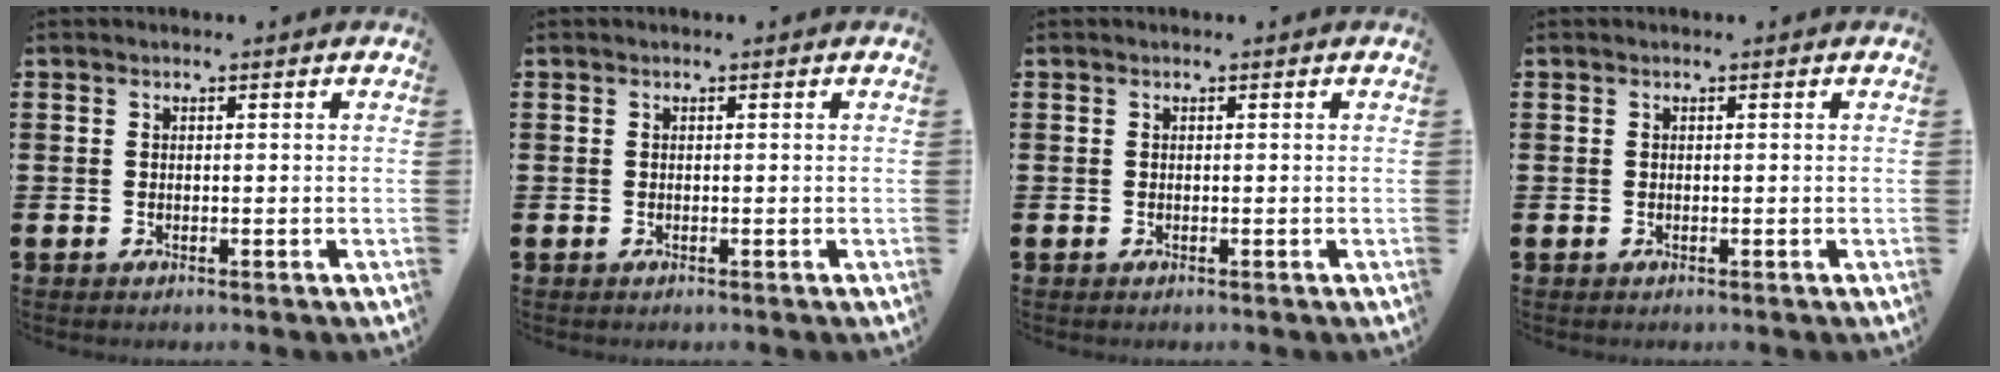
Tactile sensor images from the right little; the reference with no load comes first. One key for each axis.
{"total": 0.0}
{"total": 0.0}
{"total": 0.0}